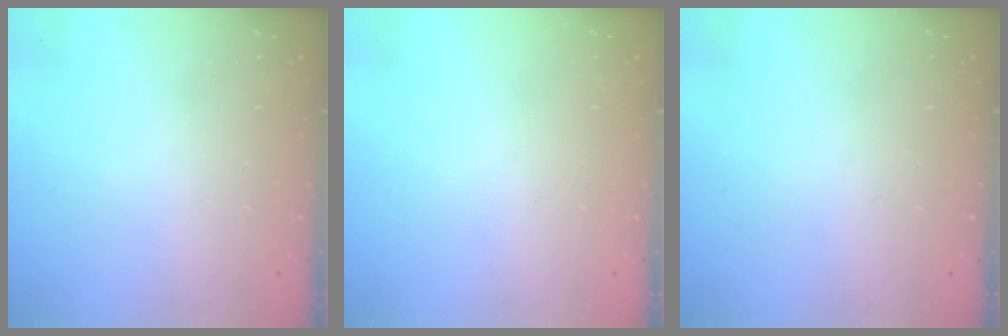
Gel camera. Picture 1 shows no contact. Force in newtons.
{"total": 0.0}
{"total": 0.0}